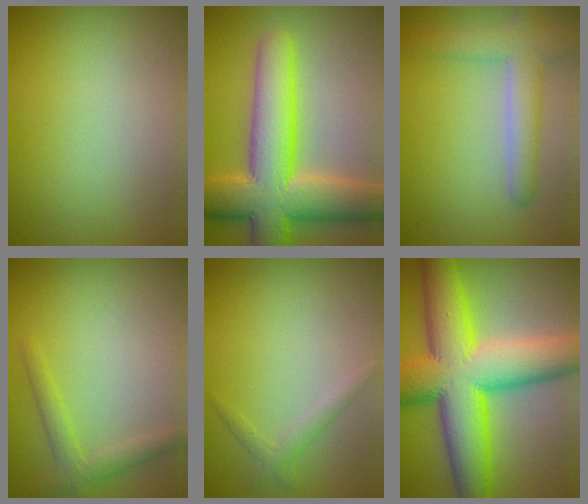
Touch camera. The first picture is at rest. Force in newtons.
{"total": 11.2, "press": 11.2, "slide": 0.5}
{"total": 4.3, "press": 4.3, "slide": 0.3}
{"total": 2.1, "press": 2.1, "slide": 0.1}
{"total": 1.3, "press": 1.3, "slide": 0.1}
{"total": 14.8, "press": 14.8, "slide": 0.1}